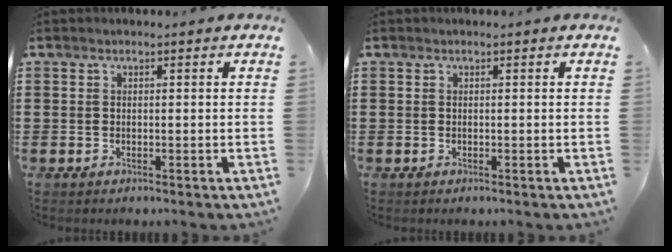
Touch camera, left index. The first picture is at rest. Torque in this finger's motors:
{"motor_torque": [0.00, 0.00, 0.02, 0.00]}